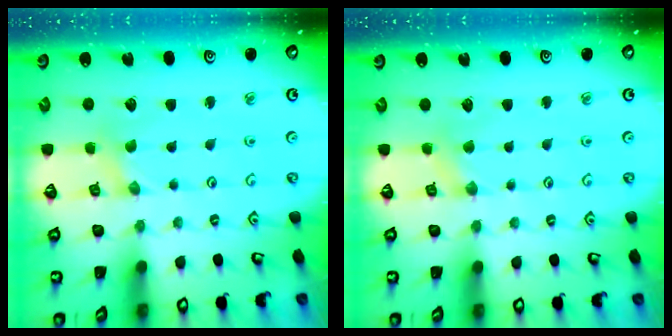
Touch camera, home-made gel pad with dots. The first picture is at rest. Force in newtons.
{"total": 1.9, "press": 1.9, "slide": 0.5}